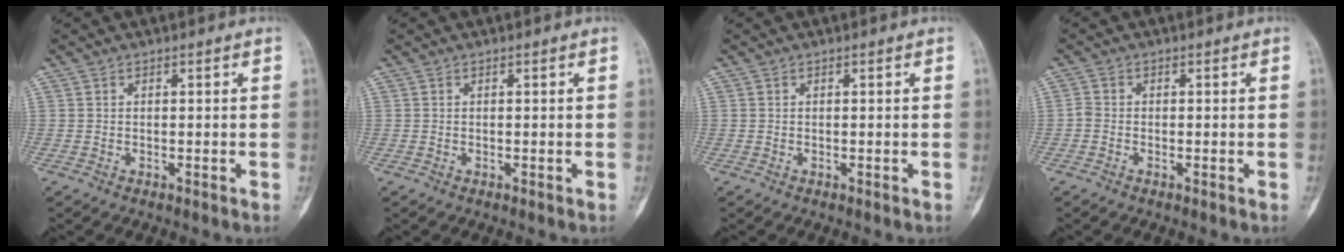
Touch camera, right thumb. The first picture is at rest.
{"total": 0.0}
{"total": 0.0}
{"total": 1.3, "force": [-0.5, 1.0, 0.8], "torque": [-0.016, 0.001, -0.015]}